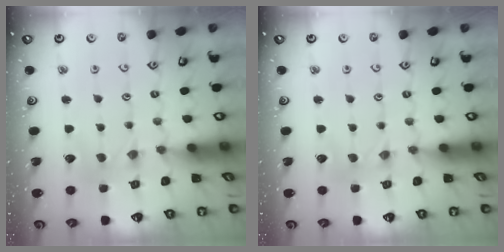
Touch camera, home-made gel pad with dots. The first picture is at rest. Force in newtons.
{"total": 0.9, "press": 0.9, "slide": 0.1}